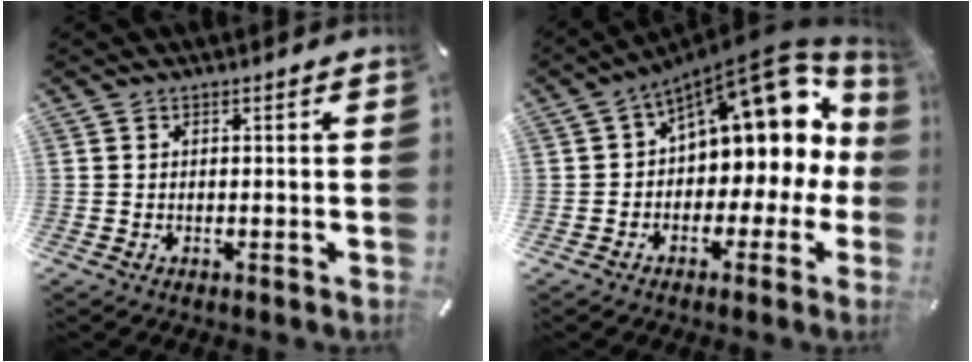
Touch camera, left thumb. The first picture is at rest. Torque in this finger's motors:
{"motor_torque": [0.64, 2.17, 1.33, -0.80, 0.50]}